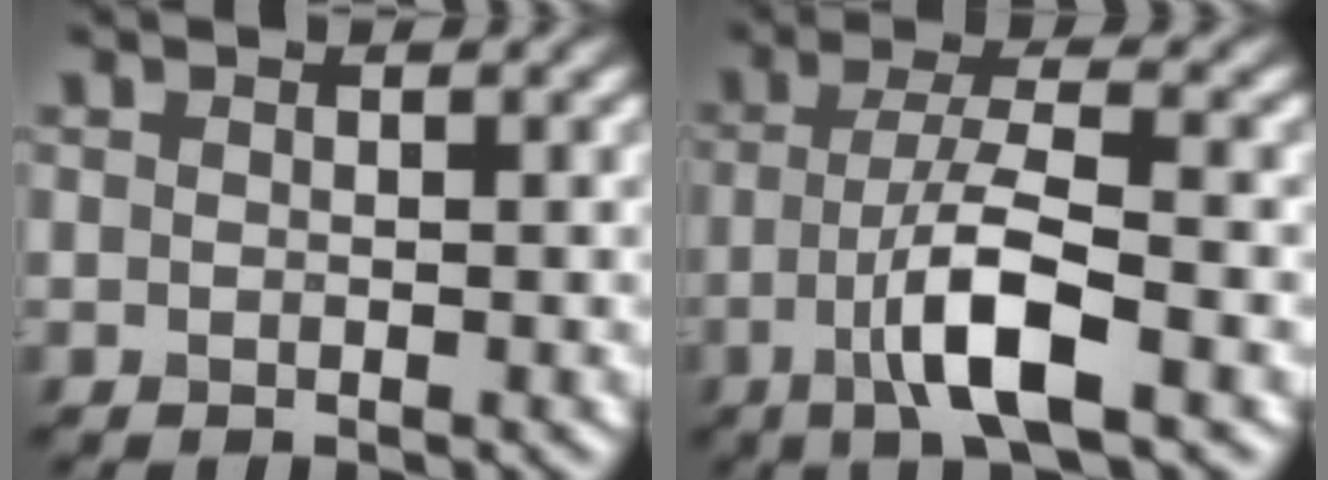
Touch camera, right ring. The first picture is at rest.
{"total": 6.2, "force": [-2.0, 1.4, 5.7], "torque": [-0.104, 0.006, -0.042]}